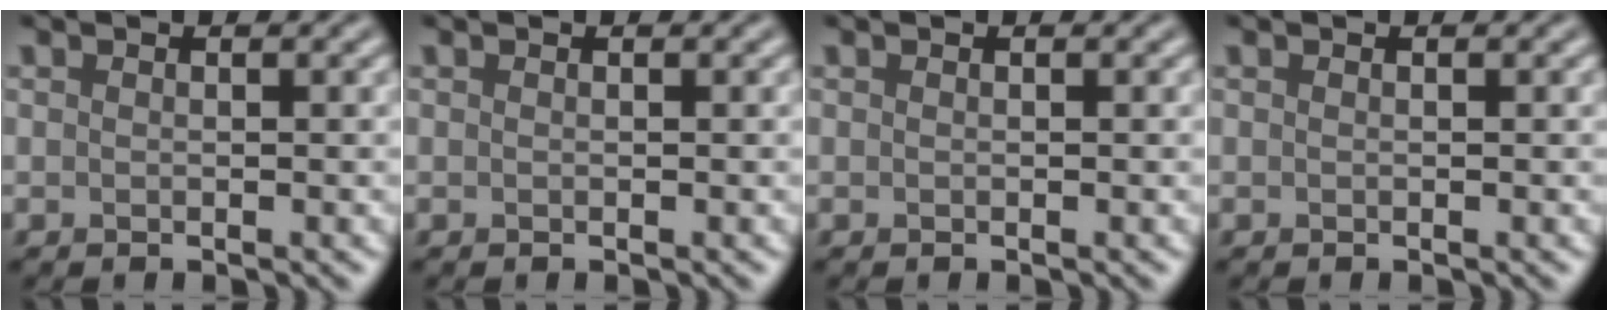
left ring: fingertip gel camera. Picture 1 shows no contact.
{"total": 0.0}
{"total": 0.0}
{"total": 0.0}